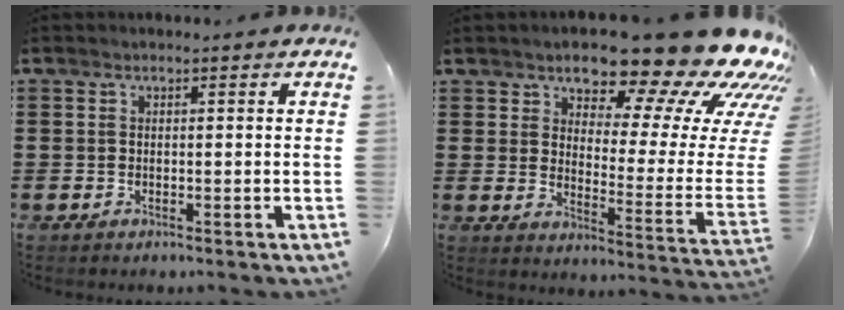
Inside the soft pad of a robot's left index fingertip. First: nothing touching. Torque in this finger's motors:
{"motor_torque": [2.14, 0.00, 1.05, 0.21]}